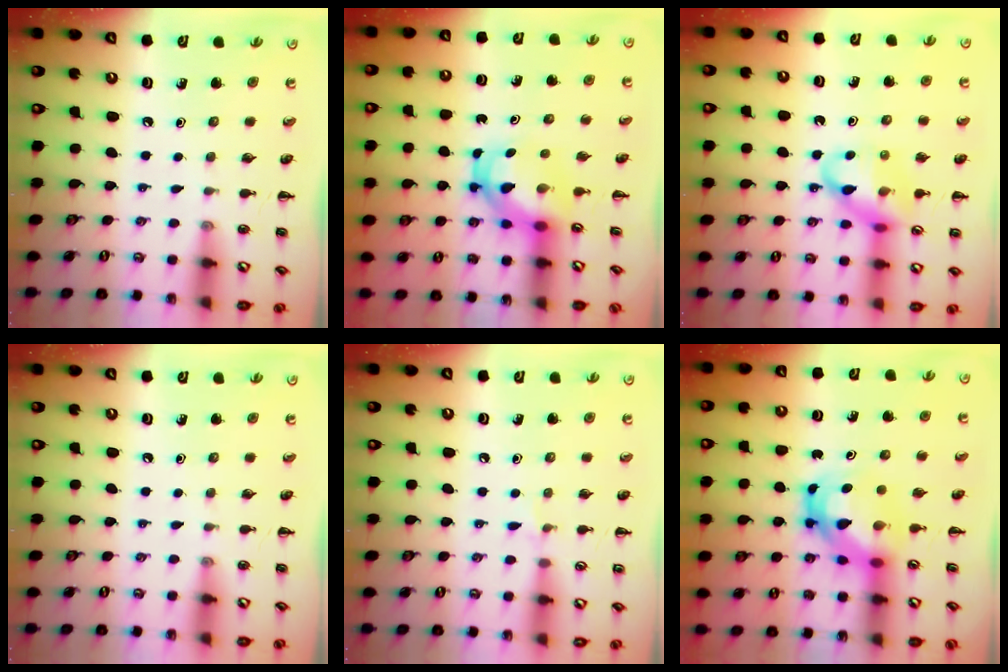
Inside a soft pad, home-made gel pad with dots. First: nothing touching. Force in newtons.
{"total": 4.9, "press": 4.8, "slide": 0.8}
{"total": 13.4, "press": 13.2, "slide": 2.3}
{"total": 0.0}
{"total": 4.4, "press": 4.1, "slide": 1.6}
{"total": 6.2, "press": 6.0, "slide": 1.6}